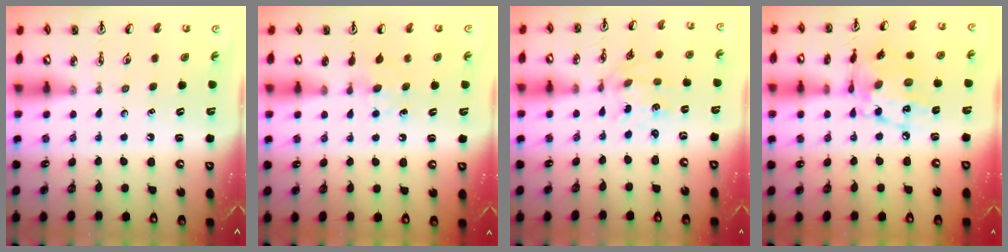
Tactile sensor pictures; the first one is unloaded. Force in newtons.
{"total": 5.7, "press": 5.6, "slide": 0.9}
{"total": 1.0, "press": 1.0, "slide": 0.2}
{"total": 13.2, "press": 13.2, "slide": 0.7}